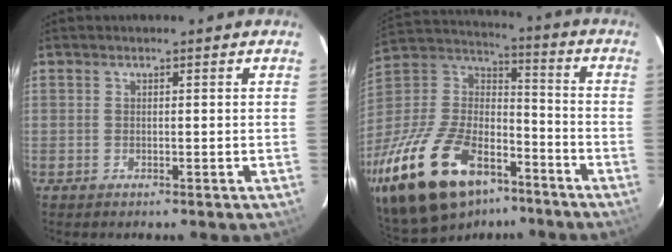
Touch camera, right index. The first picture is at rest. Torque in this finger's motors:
{"motor_torque": [1.23, -0.91, 0.86, 0.21]}